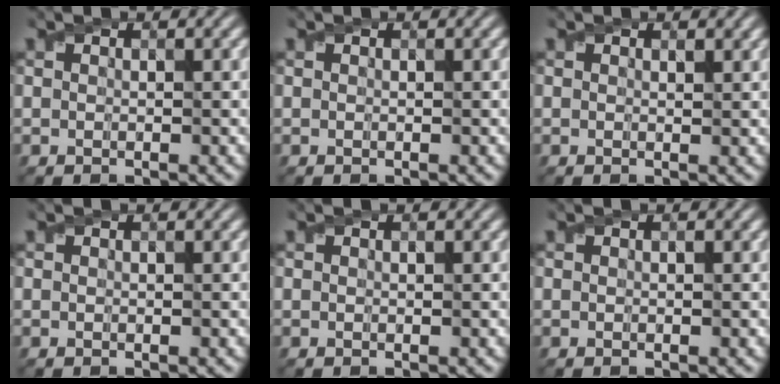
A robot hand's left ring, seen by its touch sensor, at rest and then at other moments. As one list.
[{"total": 0.0}, {"total": 0.6, "force": [0.4, 0.2, 0.4], "torque": [-0.004, -0.002, 0.006]}, {"total": 0.0}, {"total": 0.0}, {"total": 0.0}]